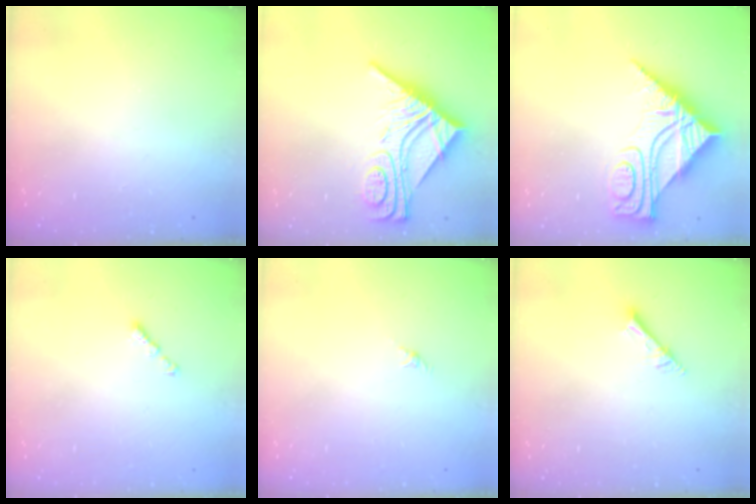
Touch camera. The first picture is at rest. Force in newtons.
{"total": 13.4, "press": 13.4, "slide": 1.1}
{"total": 15.0, "press": 15.0, "slide": 1.6}
{"total": 1.1, "press": 1.0, "slide": 0.4}
{"total": 0.0}
{"total": 2.5, "press": 2.5, "slide": 0.2}